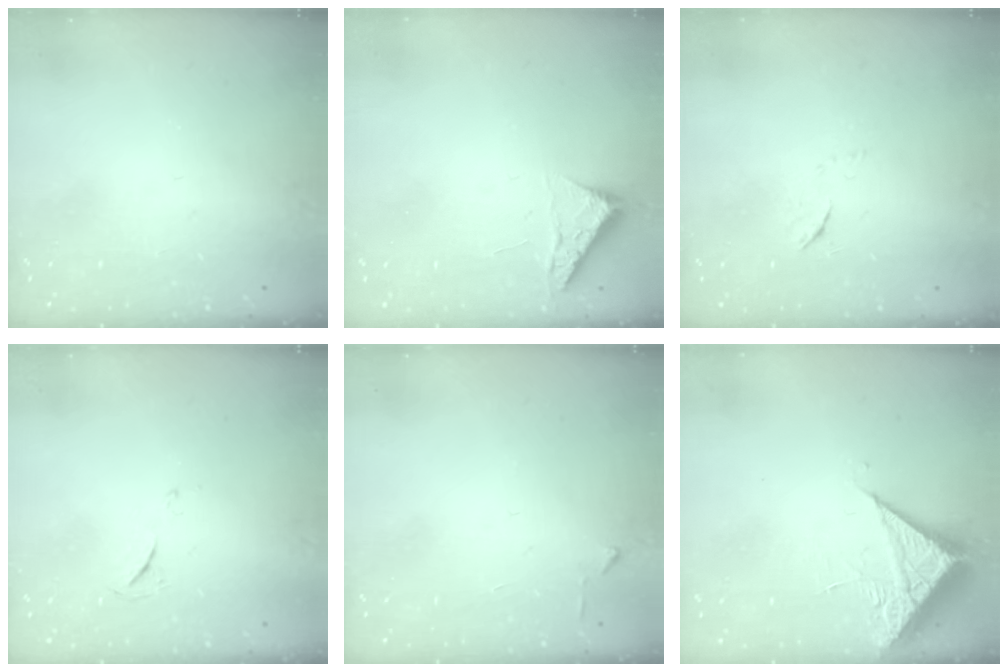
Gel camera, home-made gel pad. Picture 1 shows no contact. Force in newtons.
{"total": 4.0, "press": 4.0, "slide": 0.5}
{"total": 3.7, "press": 3.7, "slide": 0.4}
{"total": 4.1, "press": 4.1, "slide": 0.6}
{"total": 3.9, "press": 3.9, "slide": 0.5}
{"total": 6.2, "press": 6.2, "slide": 0.4}